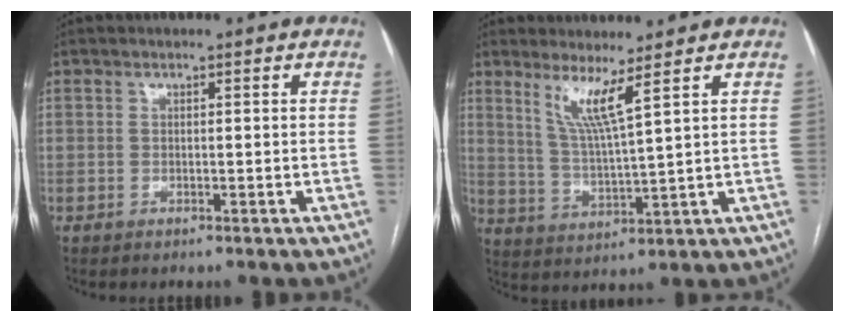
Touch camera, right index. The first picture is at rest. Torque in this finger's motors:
{"motor_torque": [0.63, 0.57, 0.22, 0.12]}